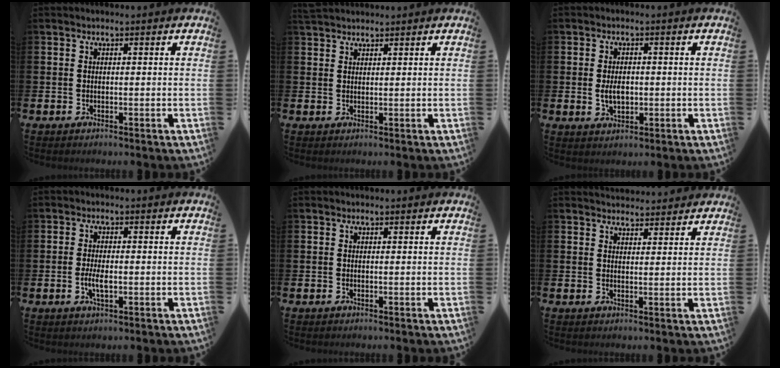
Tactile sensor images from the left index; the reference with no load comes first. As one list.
[{"total": 2.1, "force": [2.0, 0.6, 0.1], "torque": [0.005, -0.005, 0.035]}, {"total": 3.1, "force": [-0.1, 1.9, 2.4], "torque": [-0.029, -0.001, -0.006]}, {"total": 2.9, "force": [-0.6, 1.2, 2.6], "torque": [-0.045, 0.001, -0.011]}, {"total": 0.0}, {"total": 3.0, "force": [2.9, 0.7, -0.2], "torque": [0.010, -0.018, 0.051]}]